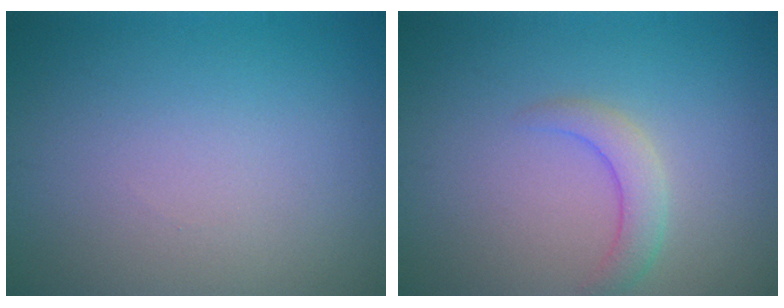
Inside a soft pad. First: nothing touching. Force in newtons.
{"total": 2.1, "press": 2.1, "slide": 0.3}